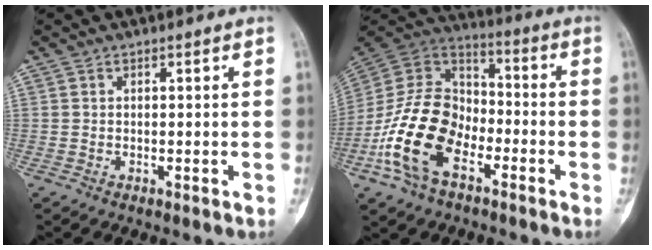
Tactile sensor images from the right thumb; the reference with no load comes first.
{"total": 18.4, "force": [-7.6, 11.4, 12.4], "torque": [-0.228, 0.061, -0.150]}